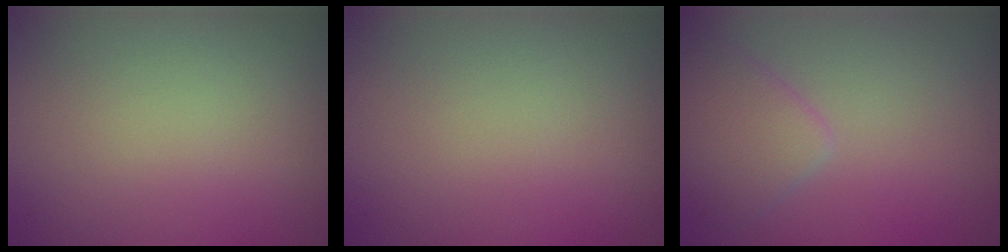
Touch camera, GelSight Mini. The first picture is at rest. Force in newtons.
{"total": 0.0}
{"total": 2.6, "press": 2.6, "slide": 0.1}